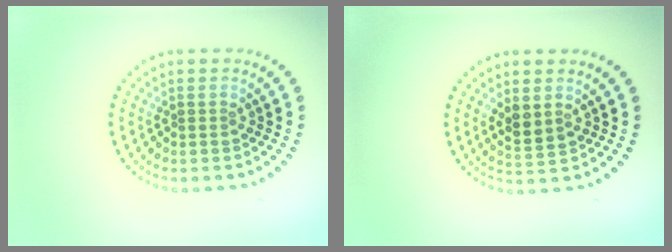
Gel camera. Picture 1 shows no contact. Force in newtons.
{"total": 1.8, "press": 1.6, "slide": 0.9}